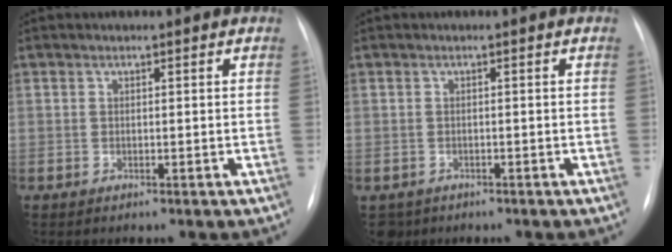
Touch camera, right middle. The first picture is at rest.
{"total": 2.6, "force": [-1.7, 2.0, 0.2], "torque": [0.000, 0.002, -0.025]}